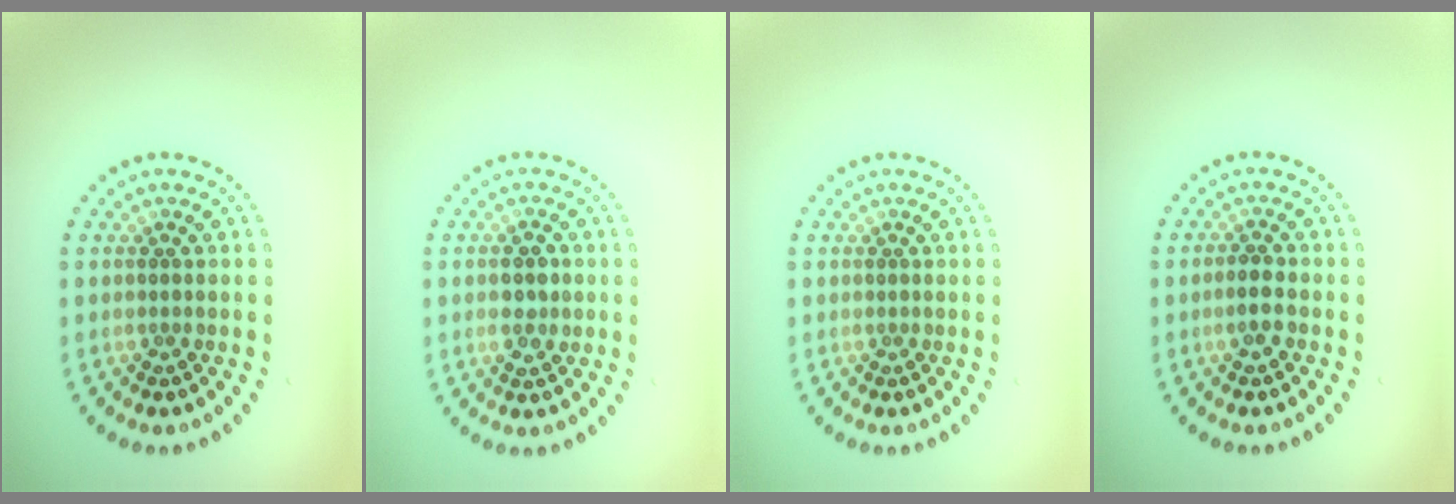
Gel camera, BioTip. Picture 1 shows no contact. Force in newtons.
{"total": 2.3, "press": 2.3, "slide": 0.2}
{"total": 0.0}
{"total": 1.9, "press": 1.8, "slide": 0.5}